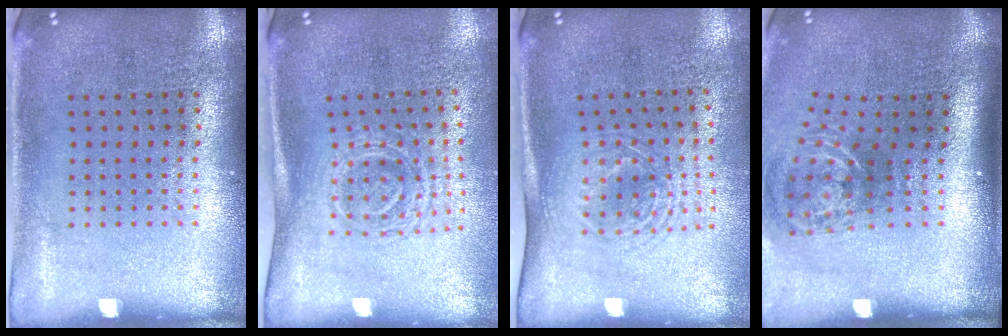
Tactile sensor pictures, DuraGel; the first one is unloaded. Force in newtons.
{"total": 1.6, "press": 1.2, "slide": 1.1}
{"total": 1.7, "press": 1.3, "slide": 1.1}
{"total": 1.9, "press": 1.2, "slide": 1.5}